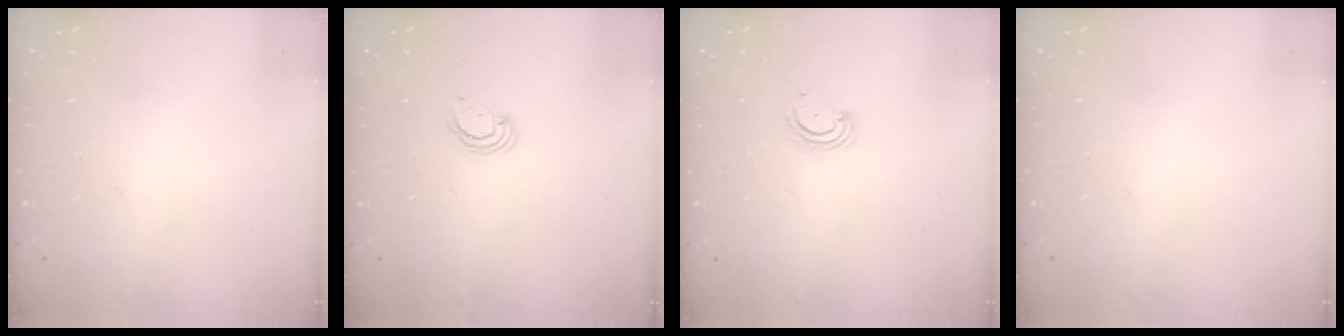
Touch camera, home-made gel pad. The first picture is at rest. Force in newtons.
{"total": 2.7, "press": 2.7, "slide": 0.2}
{"total": 2.3, "press": 2.3, "slide": 0.2}
{"total": 0.0}